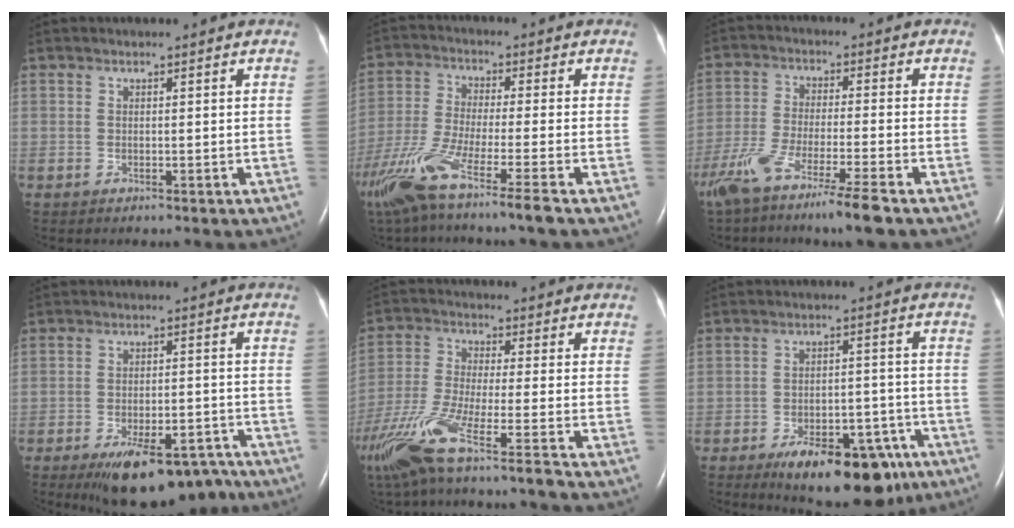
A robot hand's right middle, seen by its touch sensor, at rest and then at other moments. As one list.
[{"total": 14.6, "force": [-10.0, -0.6, 10.7], "torque": [-0.234, -0.048, -0.188]}, {"total": 11.5, "force": [-8.2, -0.6, 8.0], "torque": [-0.151, -0.035, -0.143]}, {"total": 13.3, "force": [-9.8, 5.1, 7.4], "torque": [-0.099, 0.004, -0.144]}, {"total": 15.3, "force": [-10.9, -0.4, 10.7], "torque": [-0.240, -0.046, -0.206]}, {"total": 14.5, "force": [-9.4, 6.1, 9.1], "torque": [-0.096, 0.015, -0.129]}]